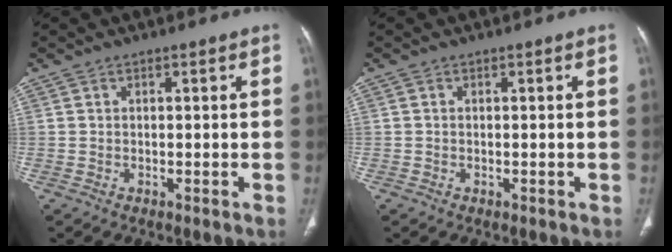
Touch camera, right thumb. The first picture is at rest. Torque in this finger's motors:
{"motor_torque": [0.11, 0.07, -0.24, 0.03, -0.03]}